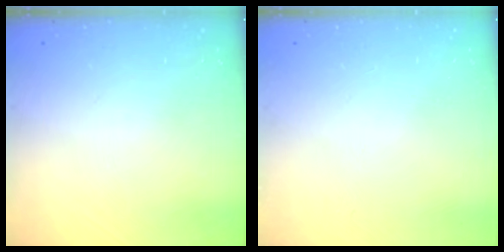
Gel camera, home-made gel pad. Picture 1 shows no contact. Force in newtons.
{"total": 0.0}